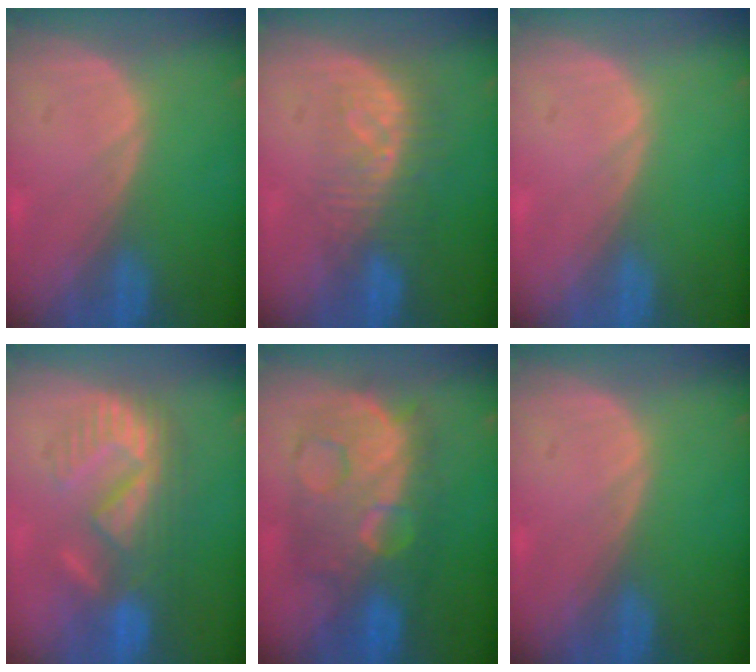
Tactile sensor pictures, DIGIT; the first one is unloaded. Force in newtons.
{"total": 8.4, "press": 7.4, "slide": 3.9}
{"total": 0.0}
{"total": 9.0, "press": 8.7, "slide": 2.2}
{"total": 10.8, "press": 10.8, "slide": 1.0}
{"total": 0.0}